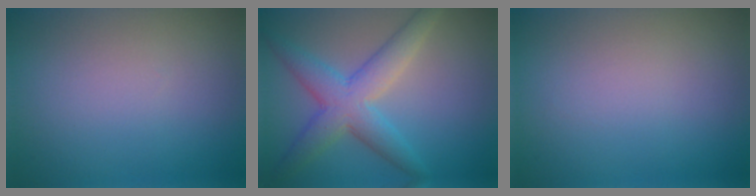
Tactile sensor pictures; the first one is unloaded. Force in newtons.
{"total": 5.5, "press": 5.5, "slide": 0.2}
{"total": 0.0}